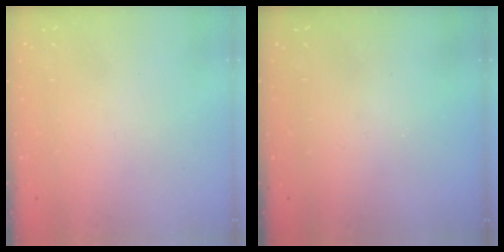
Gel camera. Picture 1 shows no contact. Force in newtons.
{"total": 0.0}